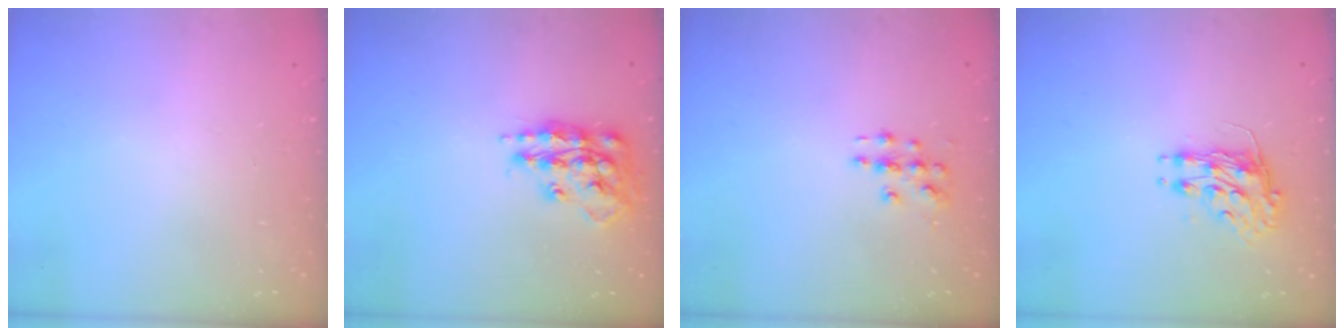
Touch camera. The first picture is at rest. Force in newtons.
{"total": 15.5, "press": 15.4, "slide": 1.3}
{"total": 4.2, "press": 4.2, "slide": 0.1}
{"total": 8.3, "press": 8.3, "slide": 0.1}